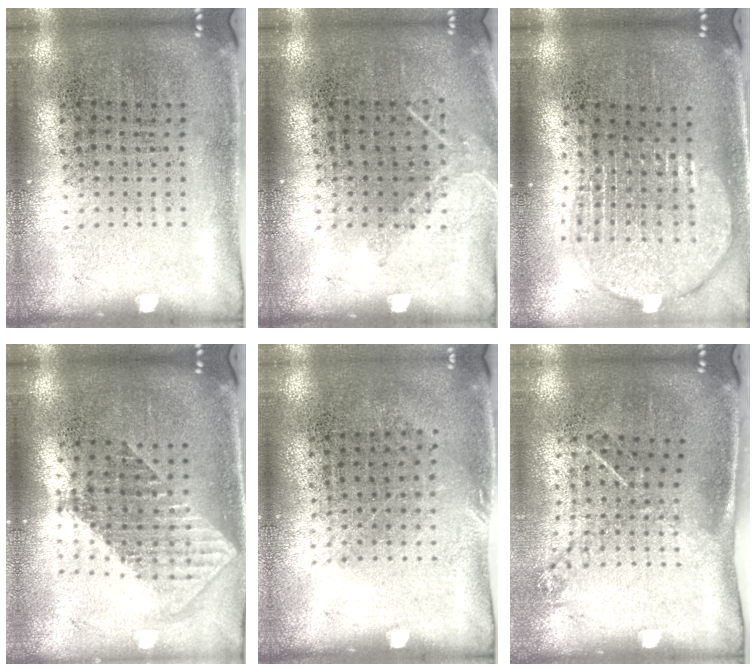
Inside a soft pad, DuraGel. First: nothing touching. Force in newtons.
{"total": 1.0, "press": 0.9, "slide": 0.2}
{"total": 2.0, "press": 1.6, "slide": 1.1}
{"total": 1.9, "press": 1.5, "slide": 1.1}
{"total": 0.8, "press": 0.6, "slide": 0.5}
{"total": 1.2, "press": 0.8, "slide": 0.8}